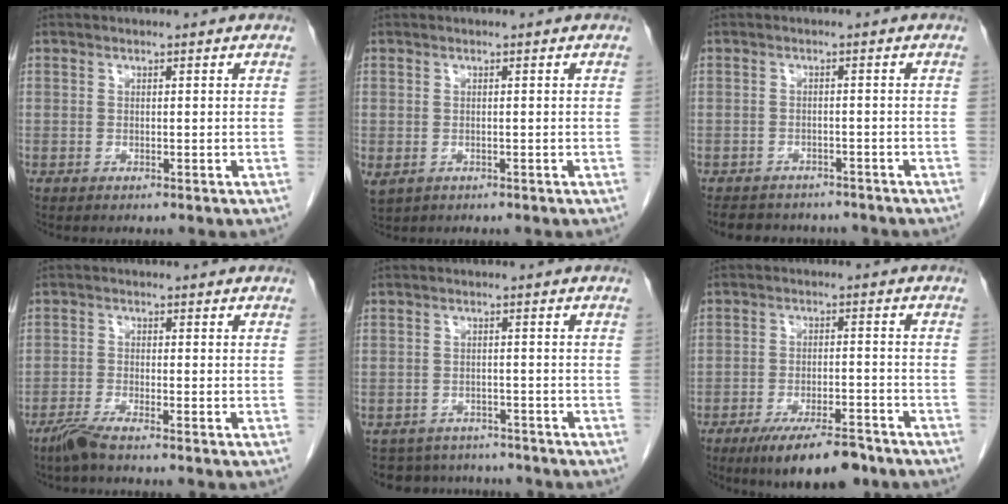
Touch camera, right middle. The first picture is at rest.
{"total": 2.7, "force": [-1.0, 1.9, 1.6], "torque": [-0.034, -0.008, -0.005]}
{"total": 9.0, "force": [-7.9, 3.6, 2.2], "torque": [-0.037, 0.004, -0.099]}
{"total": 3.1, "force": [-2.5, -0.1, 1.8], "torque": [-0.044, -0.007, -0.056]}
{"total": 7.5, "force": [-6.9, 3.0, 0.4], "torque": [-0.001, 0.017, -0.088]}
{"total": 10.3, "force": [-7.8, 2.4, 6.2], "torque": [-0.097, -0.014, -0.125]}